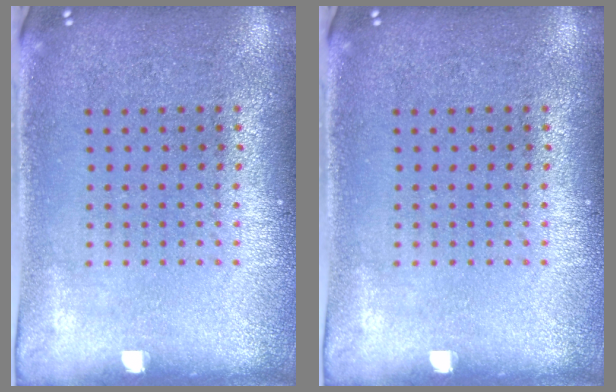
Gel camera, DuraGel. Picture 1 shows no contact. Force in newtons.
{"total": 0.0}